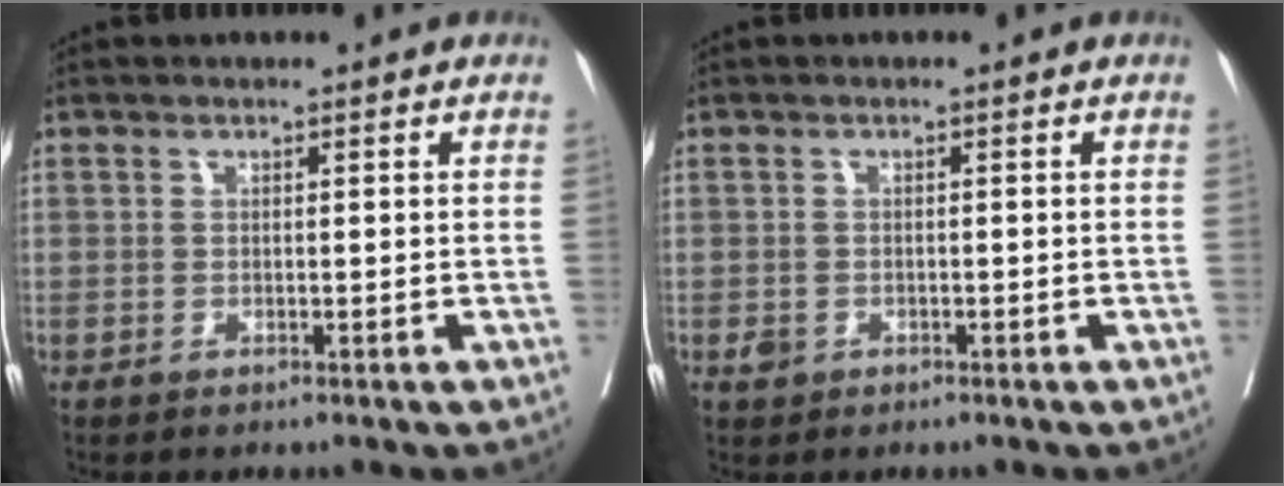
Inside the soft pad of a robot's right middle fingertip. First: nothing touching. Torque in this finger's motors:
{"motor_torque": [0.23, -0.17, 0.03, 0.02]}